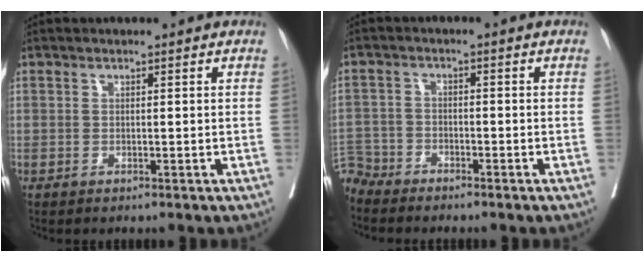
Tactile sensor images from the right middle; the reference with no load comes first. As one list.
[{"total": 4.5, "force": [-4.2, 1.3, -0.9], "torque": [0.018, -0.005, -0.085]}]